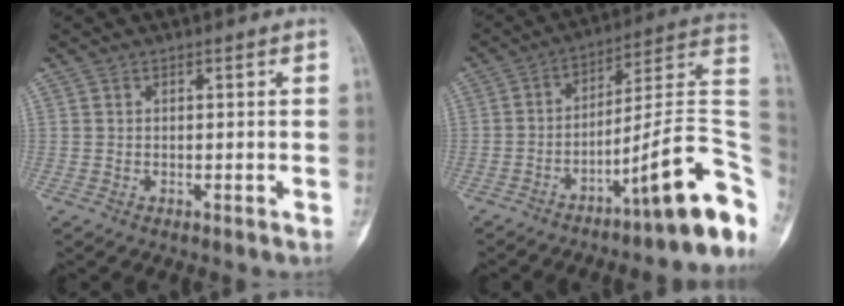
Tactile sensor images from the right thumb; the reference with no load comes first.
{"total": 18.9, "force": [-8.1, 3.5, 16.7], "torque": [-0.197, 0.084, -0.113]}